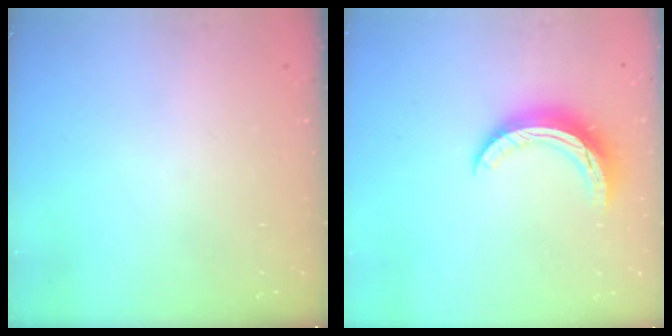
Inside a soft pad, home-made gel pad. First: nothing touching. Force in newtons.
{"total": 9.9, "press": 9.9, "slide": 0.7}